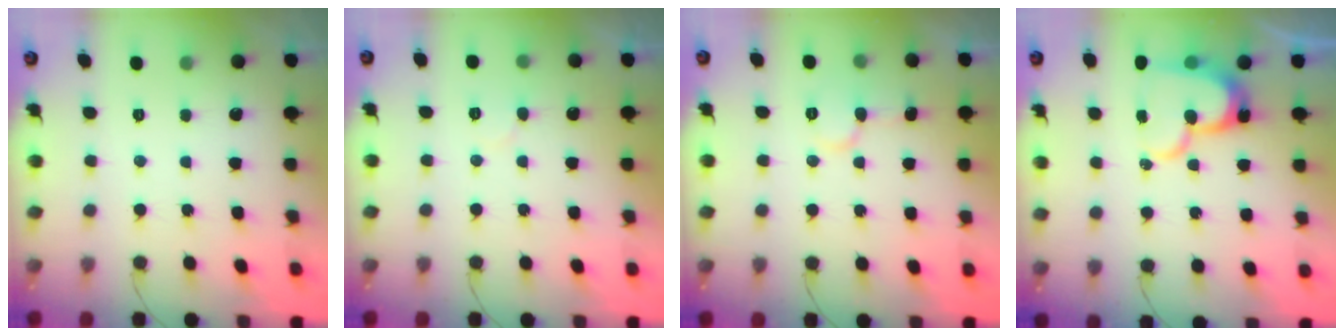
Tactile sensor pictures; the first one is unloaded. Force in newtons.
{"total": 5.3, "press": 5.3, "slide": 0.4}
{"total": 6.9, "press": 6.8, "slide": 0.7}
{"total": 16.2, "press": 16.1, "slide": 1.7}